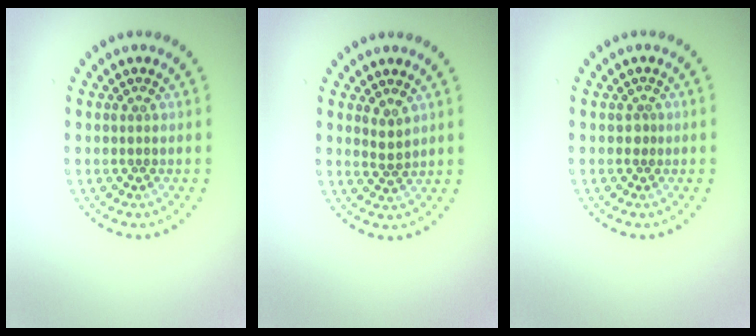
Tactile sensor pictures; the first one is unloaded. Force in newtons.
{"total": 1.4, "press": 1.1, "slide": 0.8}
{"total": 0.8, "press": 0.3, "slide": 0.7}